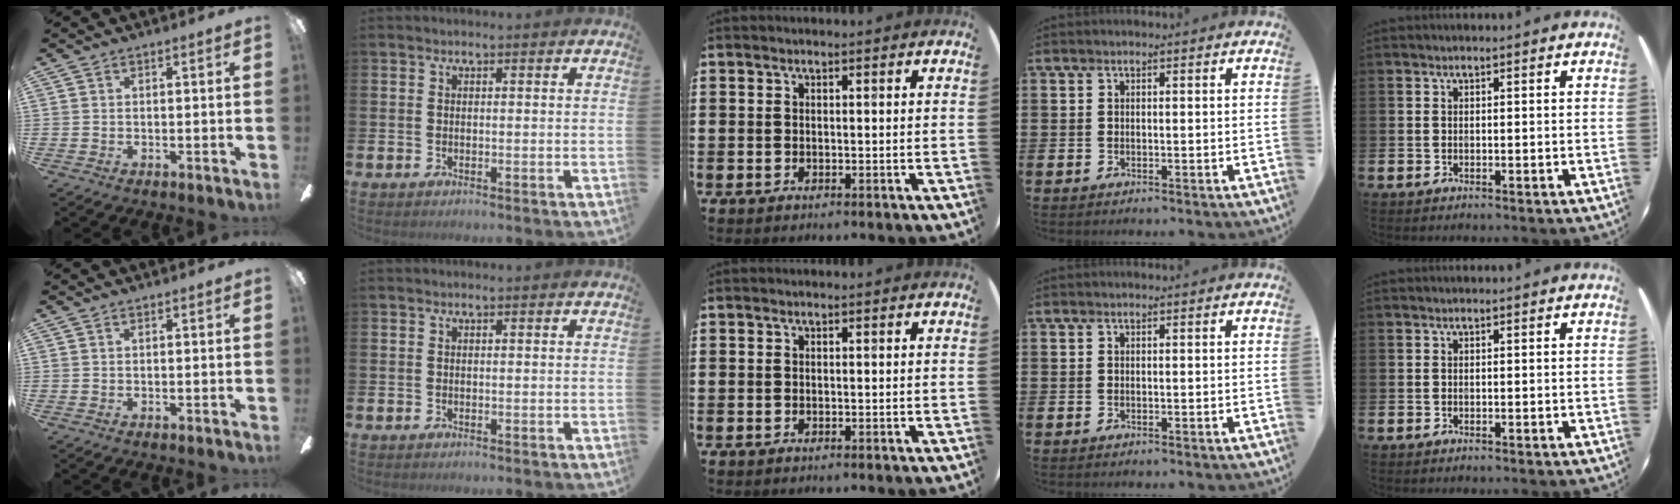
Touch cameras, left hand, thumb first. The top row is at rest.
{}